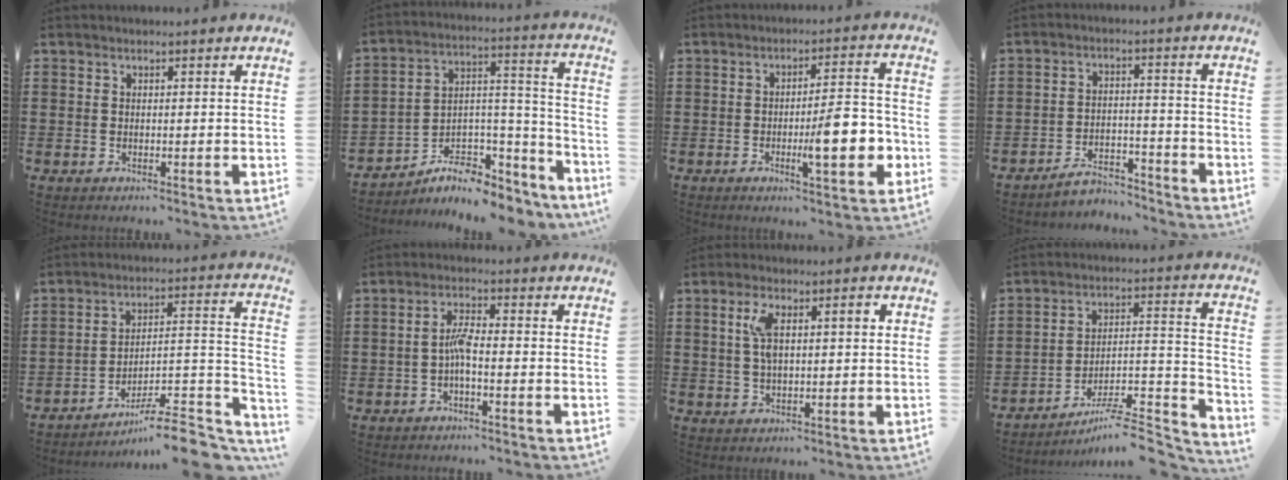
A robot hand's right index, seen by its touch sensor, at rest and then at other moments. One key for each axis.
{"total": 6.1, "fx": -5.0, "fy": 2.9, "fz": 1.8, "tx": -0.029, "ty": 0.002, "tz": -0.089}
{"total": 9.2, "fx": -2.4, "fy": 2.3, "fz": 8.5, "tx": -0.118, "ty": -0.002, "tz": -0.037}
{"total": 4.6, "fx": -4.5, "fy": 0.4, "fz": 1.0, "tx": -0.023, "ty": 0.005, "tz": -0.091}
{"total": 9.3, "fx": -7.6, "fy": 1.3, "fz": 5.2, "tx": -0.070, "ty": 0.010, "tz": -0.146}
{"total": 3.6, "fx": -1.0, "fy": 0.7, "fz": 3.4, "tx": -0.073, "ty": -0.001, "tz": -0.022}
{"total": 6.1, "fx": 1.4, "fy": 2.1, "fz": 5.5, "tx": -0.103, "ty": 0.008, "tz": 0.019}
{"total": 8.0, "fx": -6.8, "fy": 1.3, "fz": 4.0, "tx": -0.055, "ty": 0.005, "tz": -0.128}